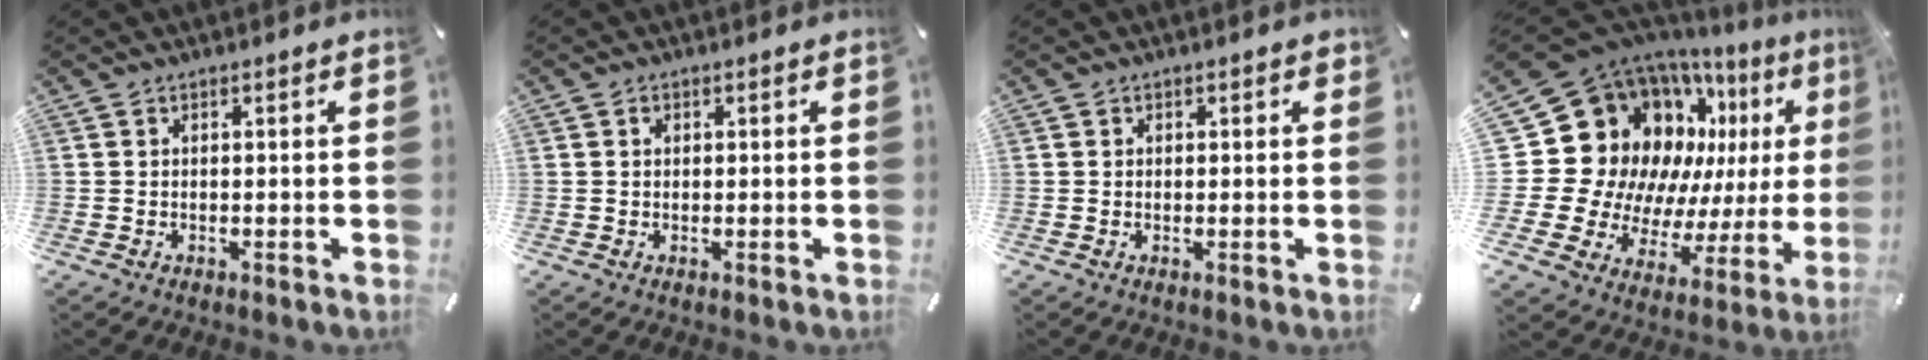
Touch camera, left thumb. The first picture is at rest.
{"total": 1.1, "force": [0.2, 0.9, 0.5], "torque": [-0.010, 0.006, 0.003]}
{"total": 0.9, "force": [0.3, 0.8, 0.2], "torque": [0.005, 0.003, 0.002]}
{"total": 20.9, "force": [9.0, 16.2, 9.8], "torque": [-0.173, -0.118, 0.208]}